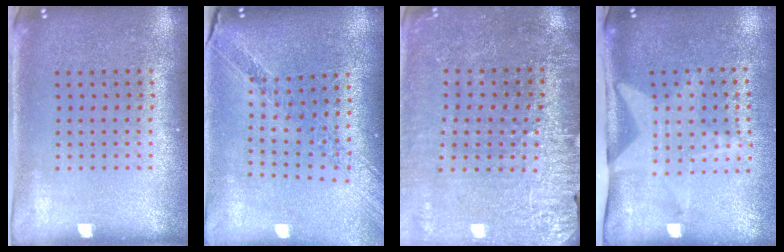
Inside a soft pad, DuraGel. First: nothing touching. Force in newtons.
{"total": 1.0, "press": 1.0, "slide": 0.0}
{"total": 2.9, "press": 2.9, "slide": 0.3}
{"total": 1.9, "press": 1.5, "slide": 1.1}